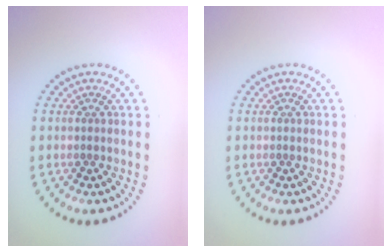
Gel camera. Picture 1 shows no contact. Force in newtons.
{"total": 0.0}